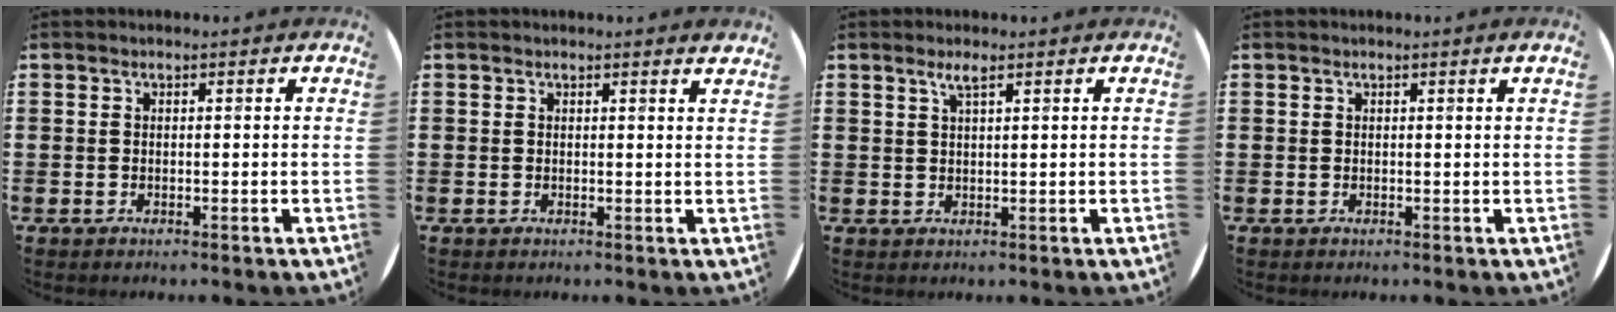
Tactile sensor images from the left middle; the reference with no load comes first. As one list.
[{"total": 0.8, "force": [0.7, -0.2, 0.3], "torque": [0.005, -0.005, 0.010]}, {"total": 1.9, "force": [1.3, 0.2, 1.5], "torque": [-0.030, 0.002, 0.021]}, {"total": 0.5, "force": [0.2, -0.3, 0.4], "torque": [-0.002, -0.001, 0.003]}]